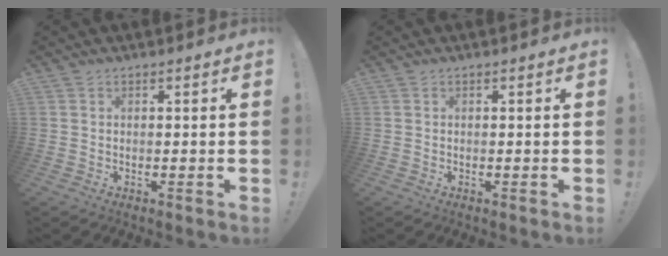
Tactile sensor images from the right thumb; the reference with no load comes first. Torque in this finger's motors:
{"motor_torque": [-0.11, 0.11, 0.00, 0.00, 0.00]}